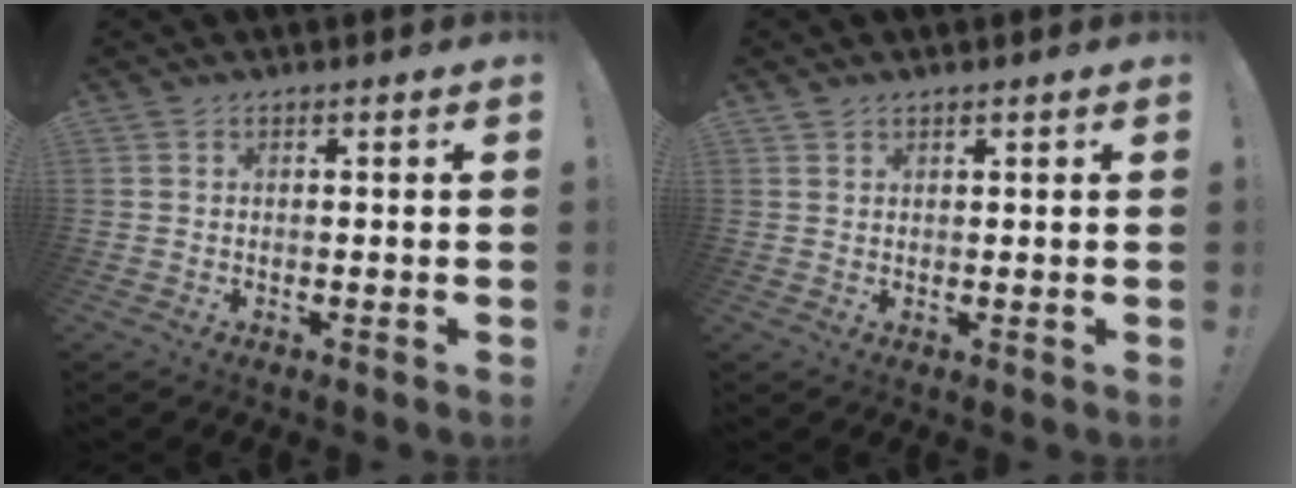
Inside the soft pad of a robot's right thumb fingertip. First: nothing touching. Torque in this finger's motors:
{"motor_torque": [-0.02, -0.16, -0.13, 0.14, 0.08]}